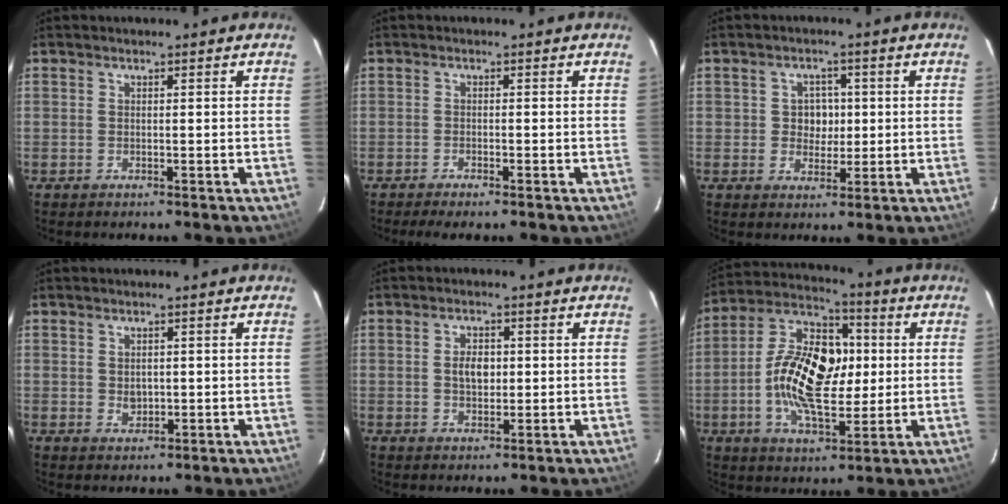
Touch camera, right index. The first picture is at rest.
{"total": 2.4, "force": [-2.1, 0.1, 1.2], "torque": [-0.032, -0.007, -0.039]}
{"total": 4.3, "force": [0.2, 3.9, 1.7], "torque": [-0.028, 0.012, 0.006]}
{"total": 2.5, "force": [0.1, 2.1, 1.4], "torque": [-0.021, 0.001, 0.005]}
{"total": 4.0, "force": [0.3, 2.6, 3.0], "torque": [-0.052, 0.006, 0.008]}
{"total": 17.4, "force": [-0.1, 9.5, 14.6], "torque": [-0.278, 0.016, -0.010]}